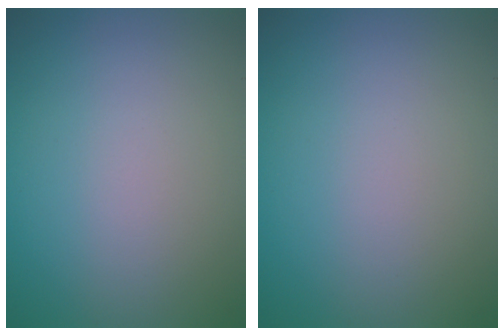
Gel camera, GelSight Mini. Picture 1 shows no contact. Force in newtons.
{"total": 0.0}